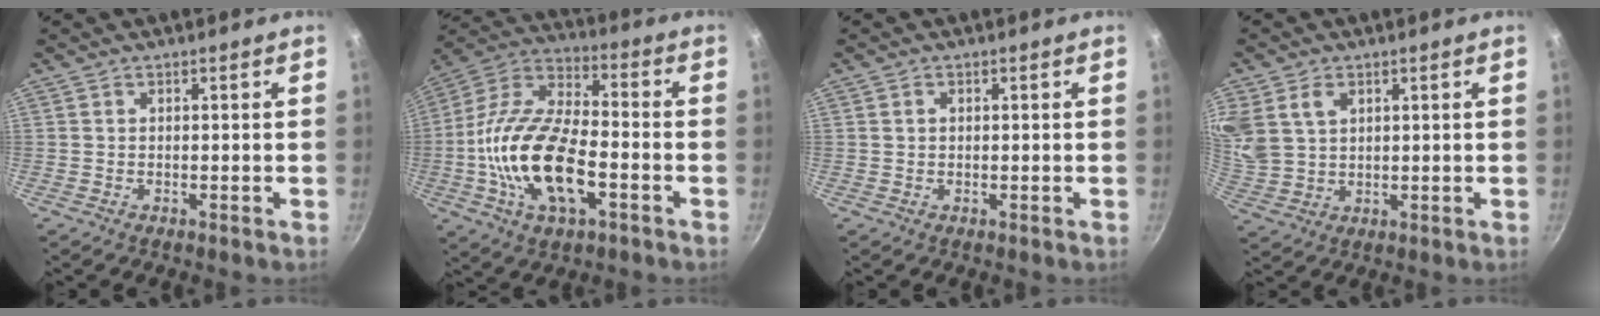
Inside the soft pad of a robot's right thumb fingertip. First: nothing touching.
{"total": 20.8, "force": [-5.3, 10.1, 17.4], "torque": [-0.322, 0.033, -0.114]}
{"total": 0.8, "force": [0.2, 0.7, 0.5], "torque": [-0.006, 0.005, 0.004]}
{"total": 8.7, "force": [3.7, 6.2, 4.8], "torque": [-0.090, -0.012, 0.081]}